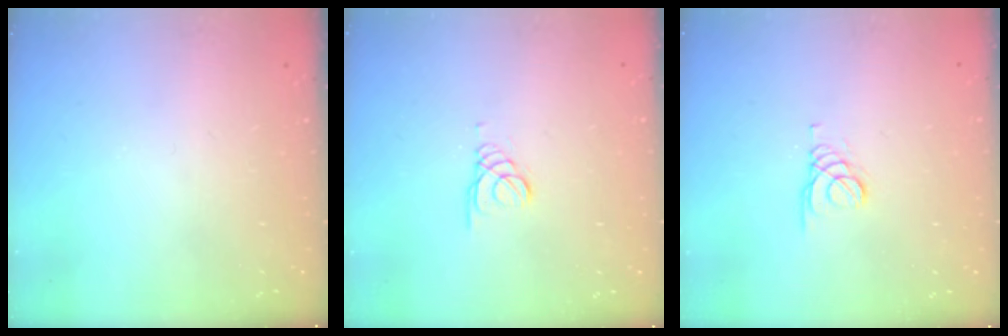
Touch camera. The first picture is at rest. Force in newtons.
{"total": 1.0, "press": 1.0, "slide": 0.1}
{"total": 1.6, "press": 1.5, "slide": 0.2}